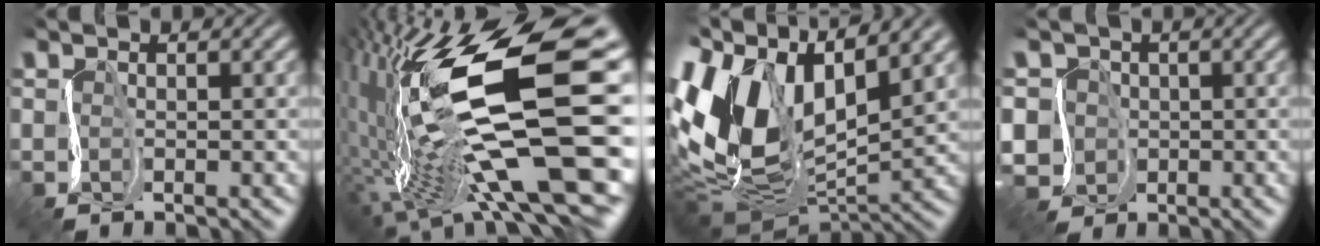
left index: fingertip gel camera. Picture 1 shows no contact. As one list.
[{"total": 16.9, "force": [0.3, 5.6, 15.9], "torque": [-0.298, 0.008, 0.002]}, {"total": 13.0, "force": [3.3, 7.4, 10.1], "torque": [-0.223, -0.005, 0.057]}, {"total": 6.6, "force": [-2.2, 6.1, 1.5], "torque": [-0.037, 0.001, -0.069]}]